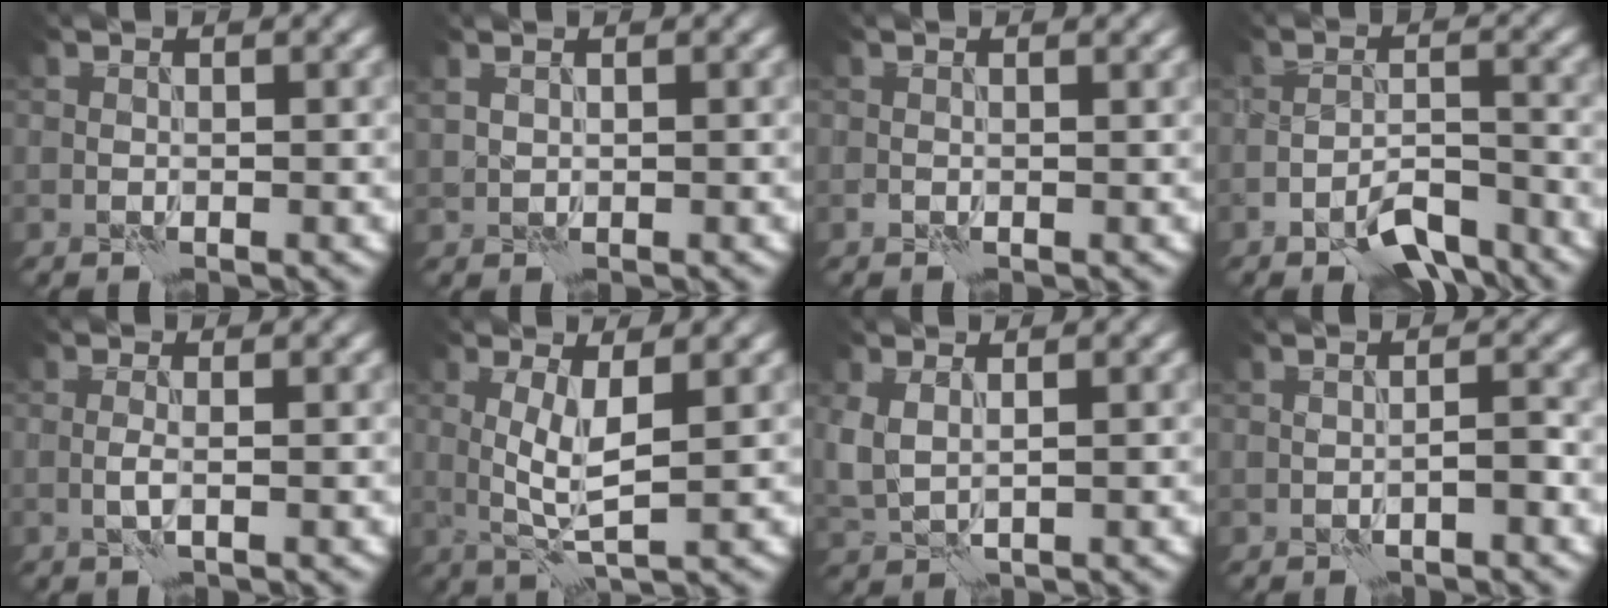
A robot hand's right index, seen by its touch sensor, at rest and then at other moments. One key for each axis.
{"total": 0.7, "fx": 0.5, "fy": 0.4, "fz": 0.3, "tx": -0.010, "ty": -0.001, "tz": 0.015}
{"total": 0.9, "fx": 0.0, "fy": 0.5, "fz": 0.8, "tx": -0.013, "ty": -0.003, "tz": -0.002}
{"total": 5.3, "fx": -3.7, "fy": 1.8, "fz": 3.3, "tx": -0.053, "ty": -0.001, "tz": -0.065}
{"total": 1.0, "fx": -0.1, "fy": 0.0, "fz": 1.0, "tx": -0.022, "ty": 0.002, "tz": -0.007}
{"total": 3.6, "fx": 0.4, "fy": 0.8, "fz": 3.5, "tx": -0.071, "ty": -0.002, "tz": 0.012}
{"total": 2.5, "fx": 0.8, "fy": 1.4, "fz": 1.9, "tx": -0.053, "ty": -0.003, "tz": 0.022}
{"total": 1.0, "fx": -0.7, "fy": 0.0, "fz": 0.7, "tx": -0.010, "ty": 0.008, "tz": -0.015}